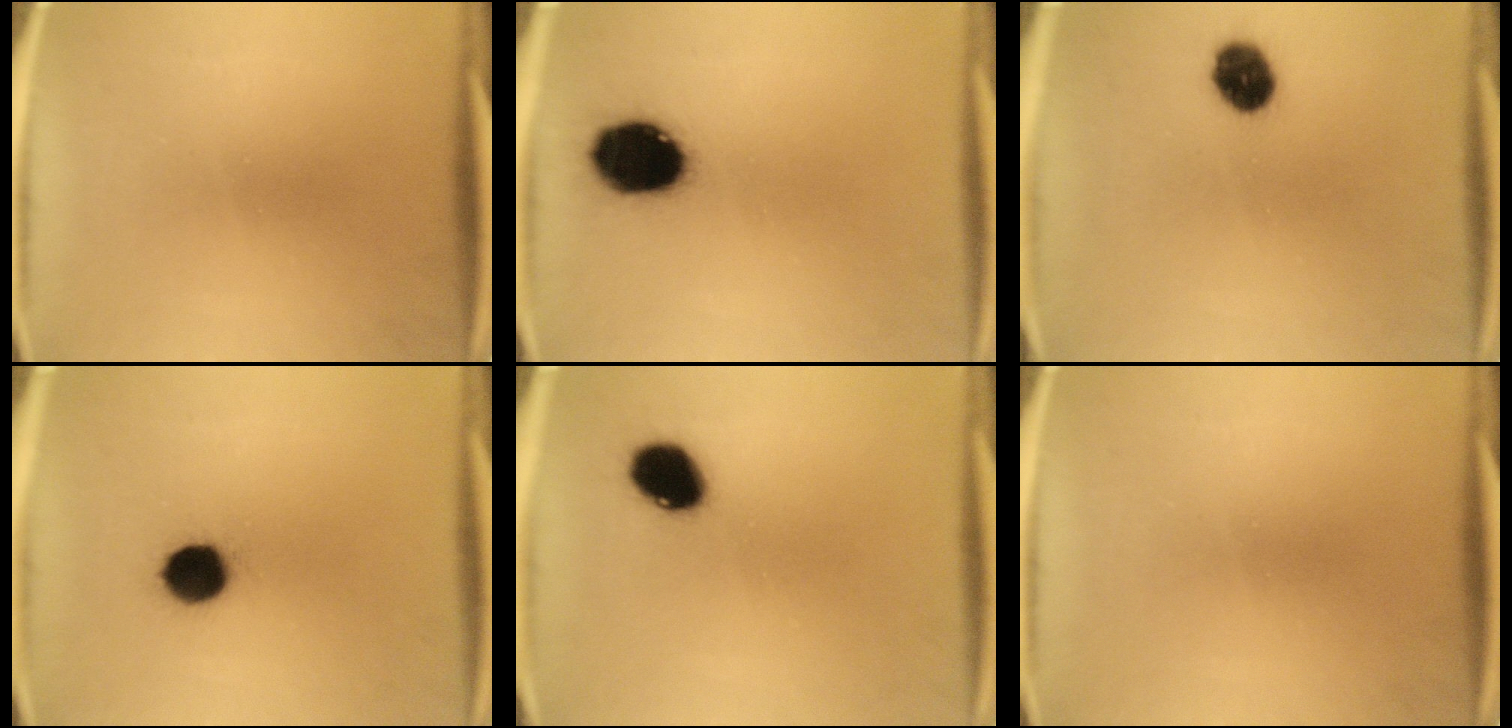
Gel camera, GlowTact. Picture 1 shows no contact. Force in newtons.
{"total": 14.5}
{"total": 7.1}
{"total": 9.0}
{"total": 8.9}
{"total": 0.0}